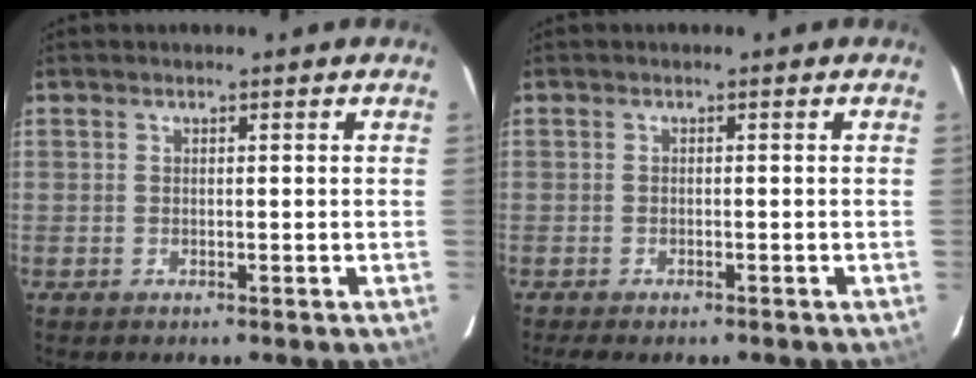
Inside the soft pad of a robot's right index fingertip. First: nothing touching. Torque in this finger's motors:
{"motor_torque": [0.18, -0.51, 0.18, 0.03]}